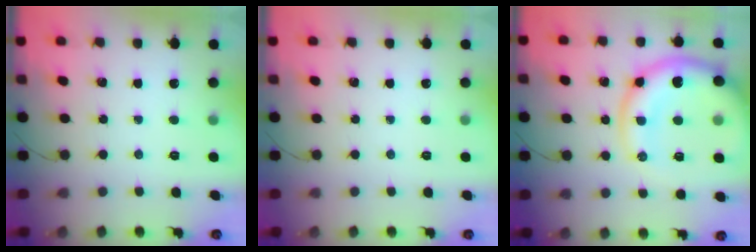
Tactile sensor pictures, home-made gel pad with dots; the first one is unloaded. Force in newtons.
{"total": 0.0}
{"total": 16.1, "press": 15.8, "slide": 3.0}